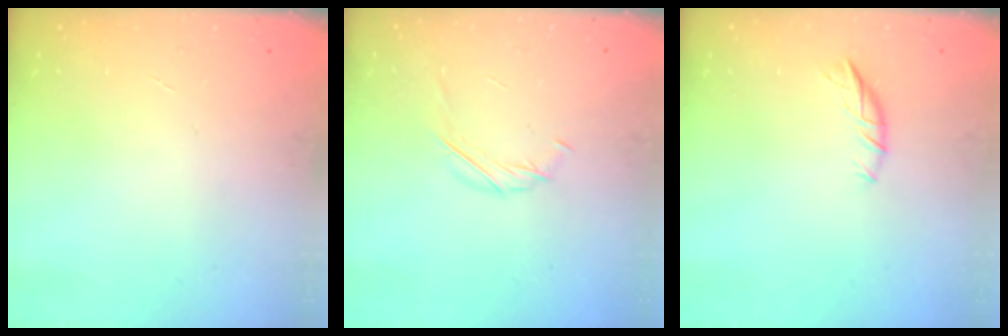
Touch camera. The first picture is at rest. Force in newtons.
{"total": 4.0, "press": 3.9, "slide": 1.0}
{"total": 5.5, "press": 5.4, "slide": 0.7}